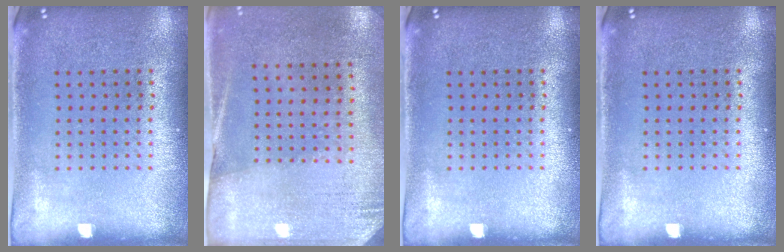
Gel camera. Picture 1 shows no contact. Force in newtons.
{"total": 2.6, "press": 2.3, "slide": 1.3}
{"total": 0.0}
{"total": 0.0}